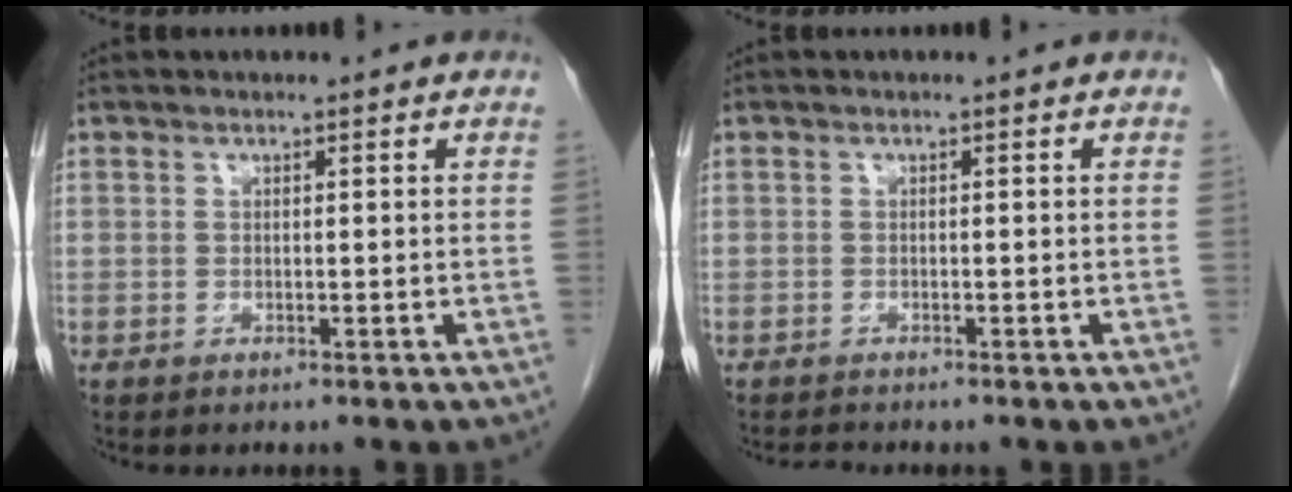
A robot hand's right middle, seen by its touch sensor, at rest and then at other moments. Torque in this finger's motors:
{"motor_torque": [-0.26, -0.12, 0.00, -0.01]}